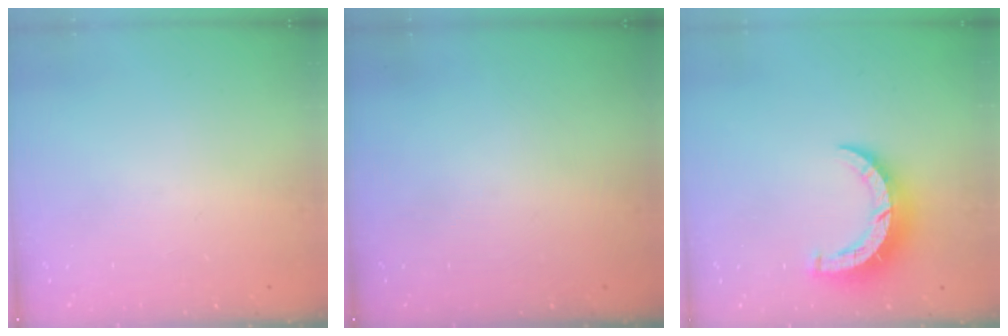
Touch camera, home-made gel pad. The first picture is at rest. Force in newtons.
{"total": 0.0}
{"total": 10.4, "press": 10.3, "slide": 0.7}